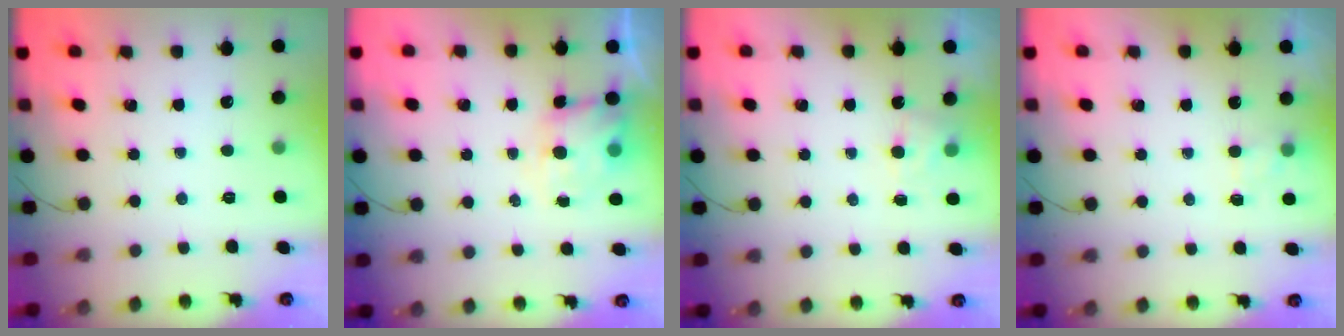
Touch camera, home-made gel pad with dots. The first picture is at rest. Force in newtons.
{"total": 5.2, "press": 5.0, "slide": 1.4}
{"total": 3.9, "press": 3.6, "slide": 1.3}
{"total": 2.5, "press": 1.9, "slide": 1.6}